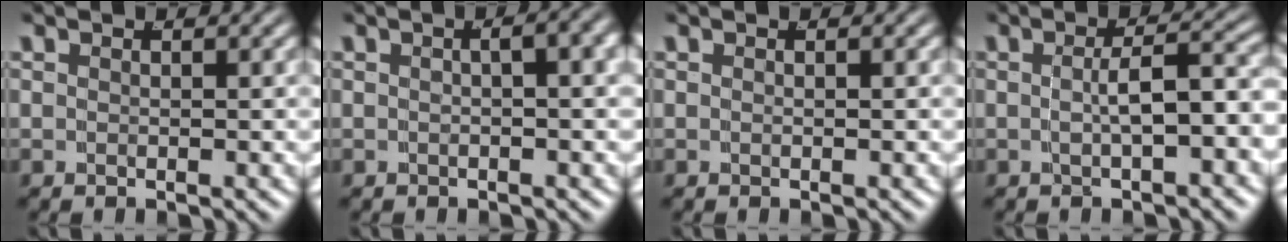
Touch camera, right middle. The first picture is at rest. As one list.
[{"total": 2.4, "force": [0.2, 0.3, 2.4], "torque": [-0.019, 0.011, 0.005]}, {"total": 0.0}, {"total": 3.7, "force": [-1.5, 0.6, 3.3], "torque": [-0.044, -0.003, -0.015]}]